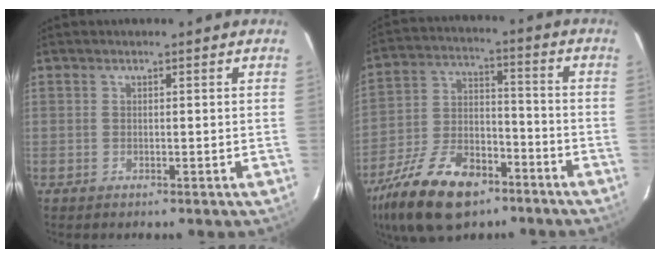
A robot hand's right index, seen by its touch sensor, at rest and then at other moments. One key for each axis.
{"total": 19.6, "fx": -12.6, "fy": 9.7, "fz": 11.4, "tx": -0.249, "ty": -0.014, "tz": -0.216}